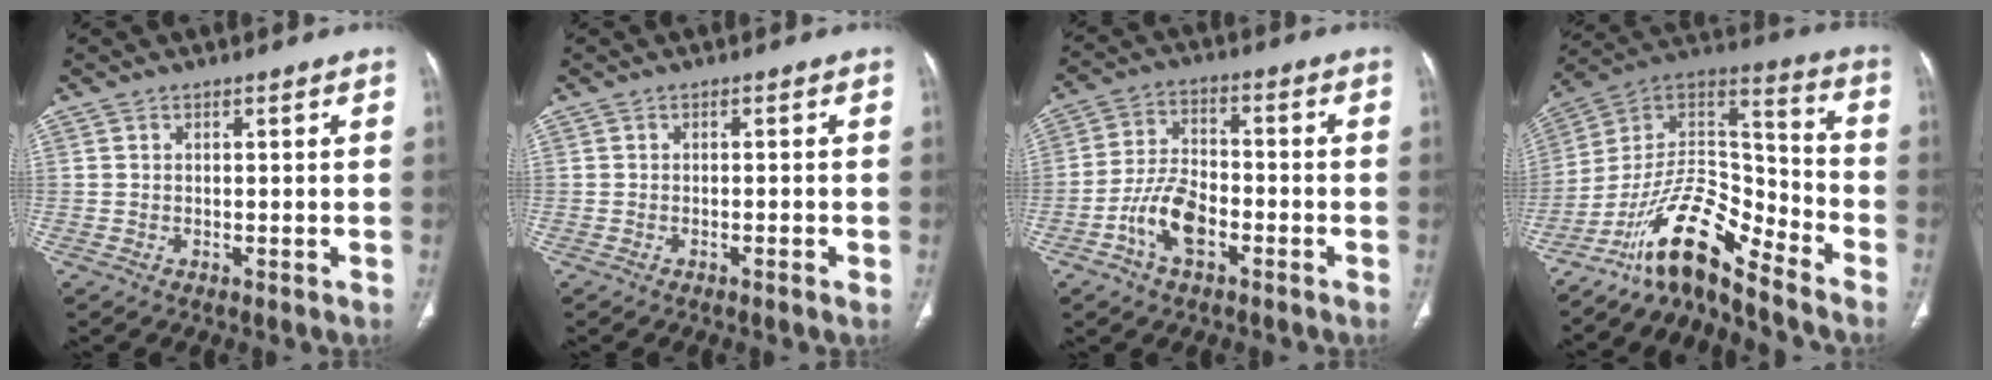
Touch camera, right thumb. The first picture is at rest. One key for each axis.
{"total": 1.3, "fx": -0.5, "fy": 0.2, "fz": 1.2, "tx": -0.023, "ty": 0.001, "tz": -0.008}
{"total": 9.3, "fx": -4.0, "fy": 5.1, "fz": 6.6, "tx": -0.123, "ty": 0.027, "tz": -0.077}
{"total": 14.5, "fx": -11.8, "fy": 3.9, "fz": 7.6, "tx": -0.121, "ty": 0.114, "tz": -0.219}